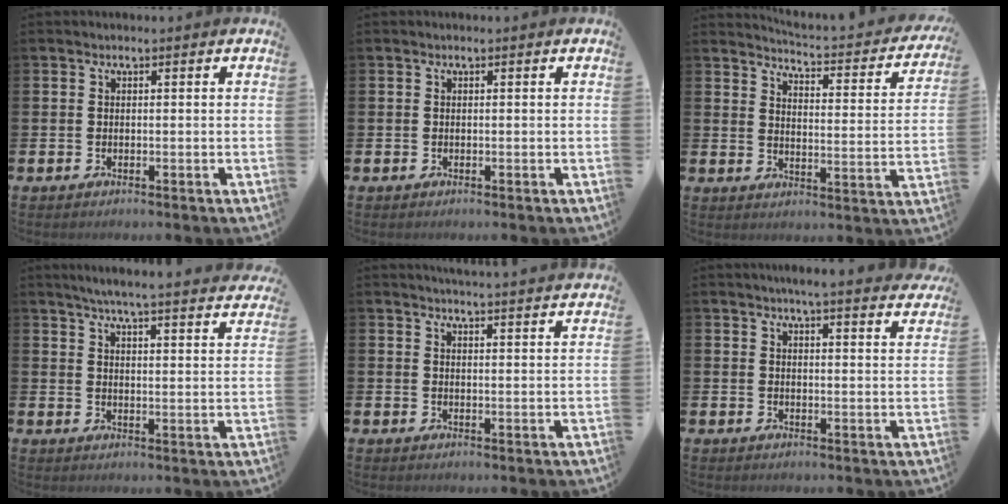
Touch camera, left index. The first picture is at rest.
{"total": 0.0}
{"total": 3.2, "force": [3.1, 0.1, 0.7], "torque": [-0.027, -0.039, 0.043]}
{"total": 5.6, "force": [5.4, -0.4, 1.5], "torque": [-0.043, -0.037, 0.092]}
{"total": 3.9, "force": [3.9, -0.7, -0.1], "torque": [0.004, -0.031, 0.067]}
{"total": 4.5, "force": [4.3, -0.3, 1.4], "torque": [-0.027, -0.019, 0.074]}